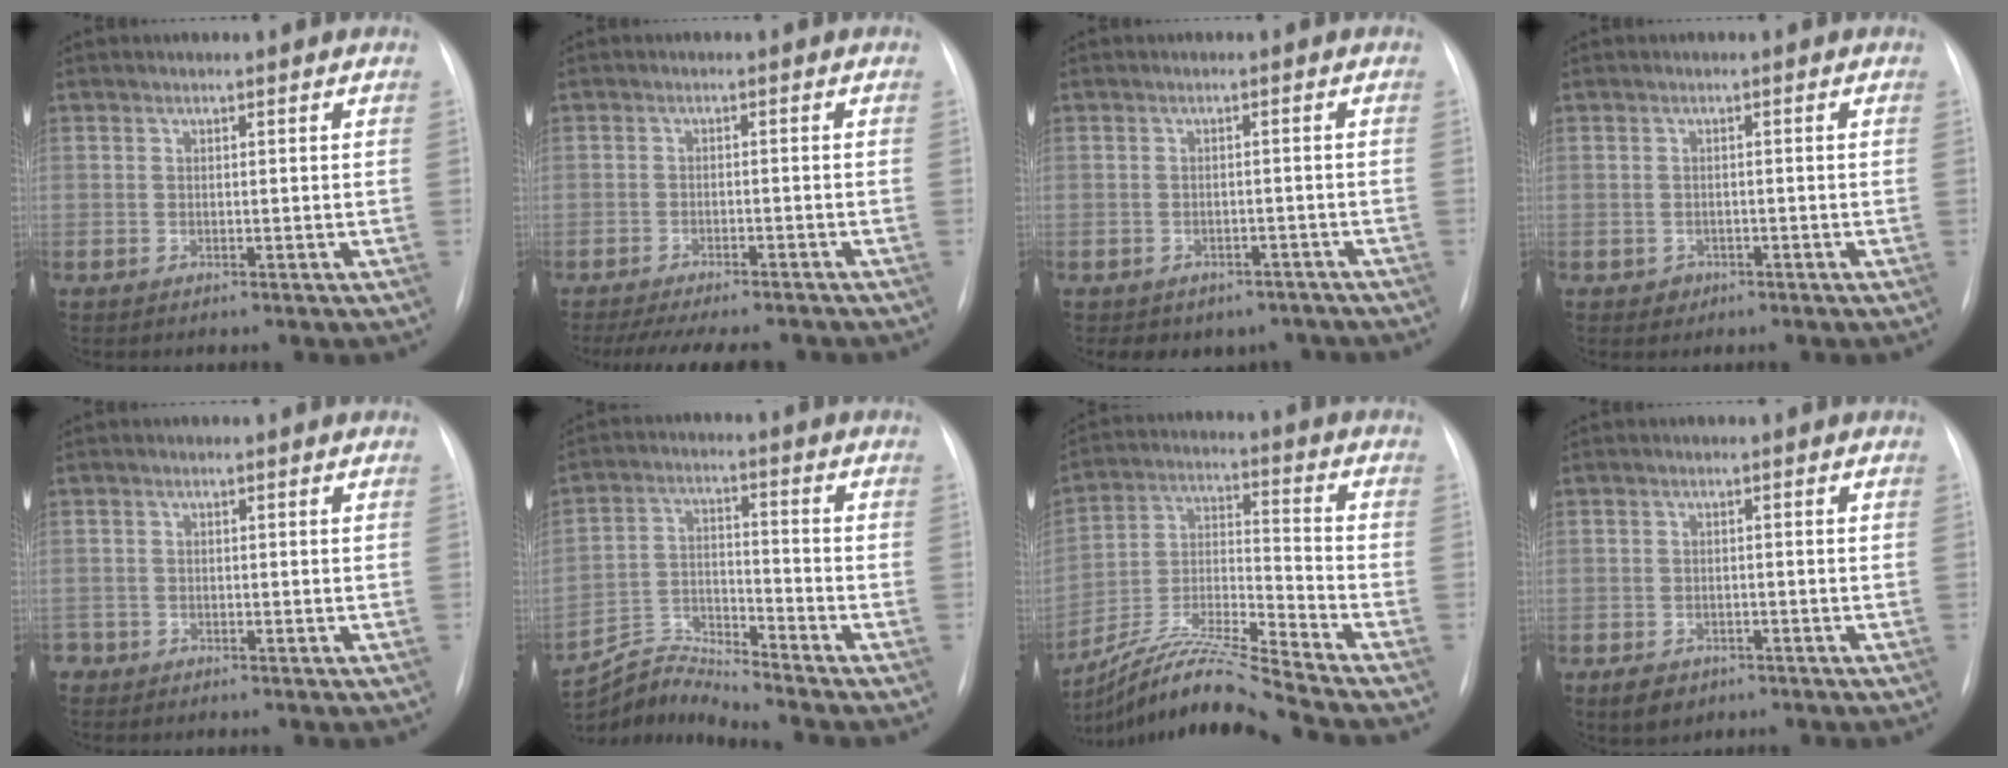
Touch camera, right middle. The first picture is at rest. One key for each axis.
{"total": 13.3, "fx": -11.6, "fy": 3.0, "fz": 5.7, "tx": -0.105, "ty": -0.008, "tz": -0.151}
{"total": 6.3, "fx": -5.0, "fy": 3.7, "fz": 0.9, "tx": -0.001, "ty": 0.019, "tz": -0.055}
{"total": 1.3, "fx": -0.7, "fy": 1.1, "fz": 0.1, "tx": 0.000, "ty": 0.004, "tz": -0.008}
{"total": 1.5, "fx": -1.0, "fy": 1.0, "fz": -0.1, "tx": -0.003, "ty": 0.003, "tz": -0.018}
{"total": 8.5, "fx": -8.2, "fy": -1.8, "fz": -0.6, "tx": -0.001, "ty": 0.019, "tz": -0.155}
{"total": 14.5, "fx": -13.3, "fy": -2.5, "fz": 5.1, "tx": -0.095, "ty": -0.003, "tz": -0.248}
{"total": 3.7, "fx": -2.4, "fy": 2.5, "fz": 1.4, "tx": -0.021, "ty": 0.001, "tz": -0.029}